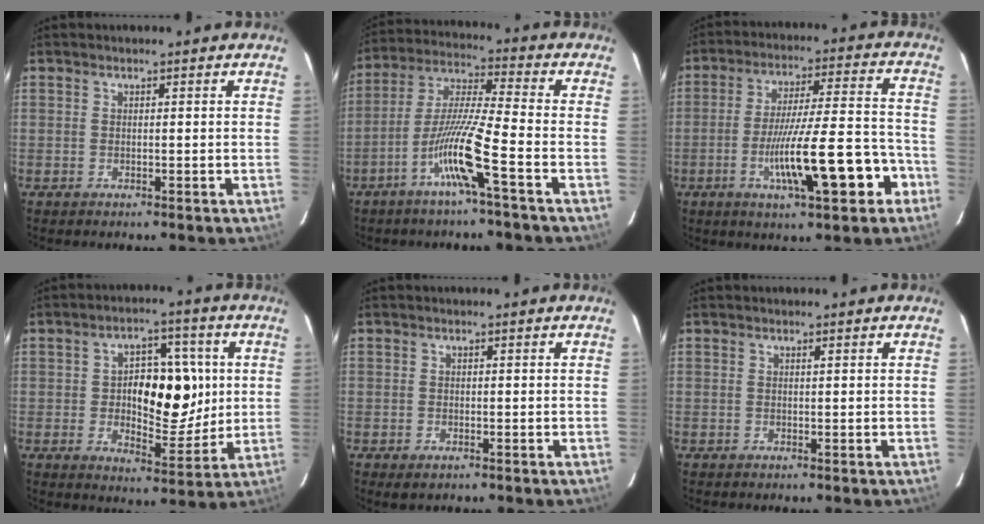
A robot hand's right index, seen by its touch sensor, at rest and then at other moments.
{"total": 11.1, "force": [-5.2, -1.0, 9.7], "torque": [-0.192, -0.002, -0.104]}
{"total": 15.7, "force": [-6.1, 2.0, 14.3], "torque": [-0.240, 0.007, -0.089]}
{"total": 12.0, "force": [1.1, 5.7, 10.5], "torque": [-0.154, 0.016, 0.026]}
{"total": 1.5, "force": [-0.8, 0.8, 1.0], "torque": [-0.018, -0.001, -0.006]}
{"total": 0.0}